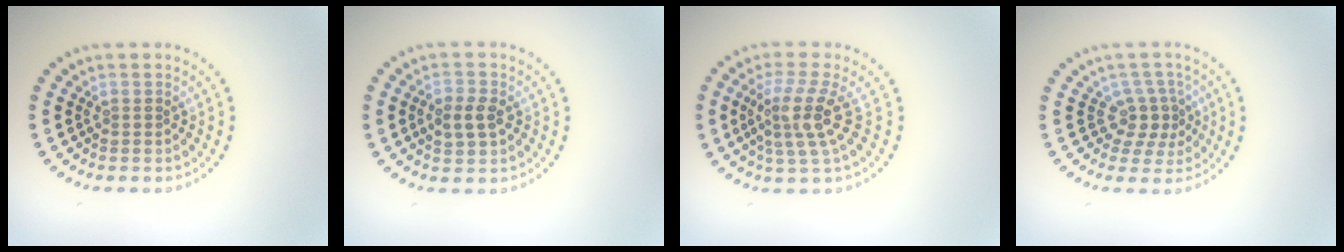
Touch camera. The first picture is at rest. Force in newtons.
{"total": 2.5, "press": 2.5, "slide": 0.1}
{"total": 4.0, "press": 2.9, "slide": 2.8}
{"total": 2.8, "press": 2.0, "slide": 1.9}